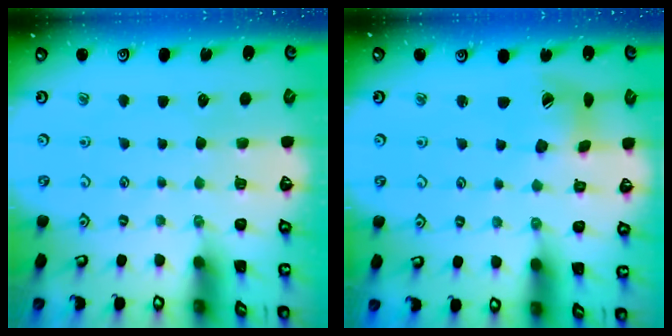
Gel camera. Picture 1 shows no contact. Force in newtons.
{"total": 8.8, "press": 8.8, "slide": 1.2}